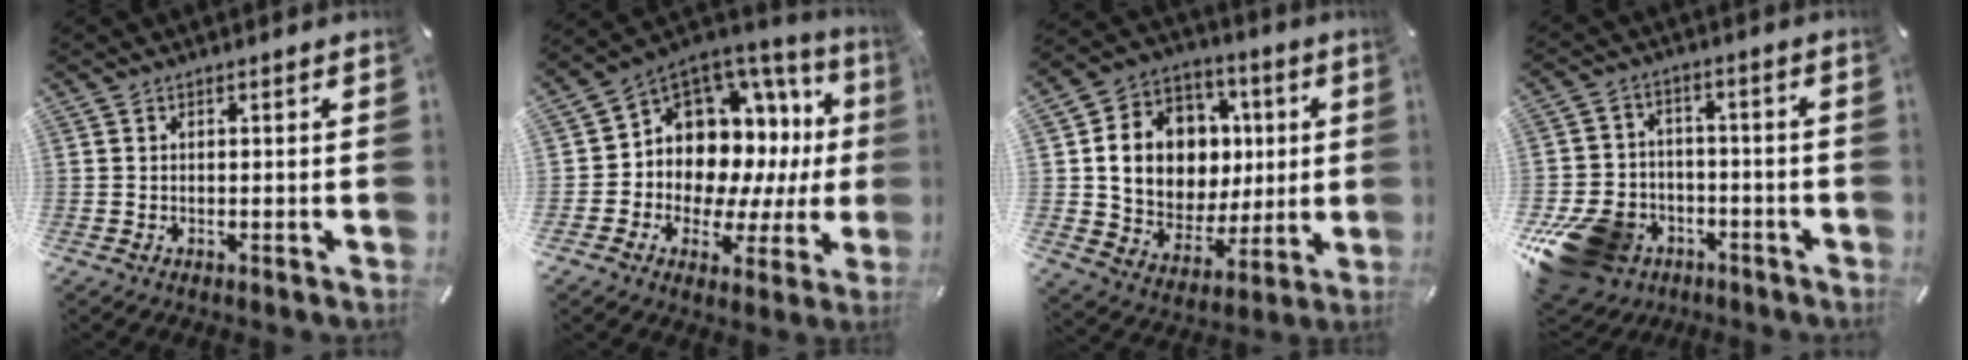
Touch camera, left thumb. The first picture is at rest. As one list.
[{"total": 10.3, "force": [2.8, 8.8, 4.6], "torque": [-0.071, -0.070, 0.057]}, {"total": 14.6, "force": [2.1, 12.8, 6.8], "torque": [-0.124, -0.012, 0.053]}, {"total": 14.7, "force": [-7.5, 10.9, 6.2], "torque": [-0.119, 0.052, -0.124]}]